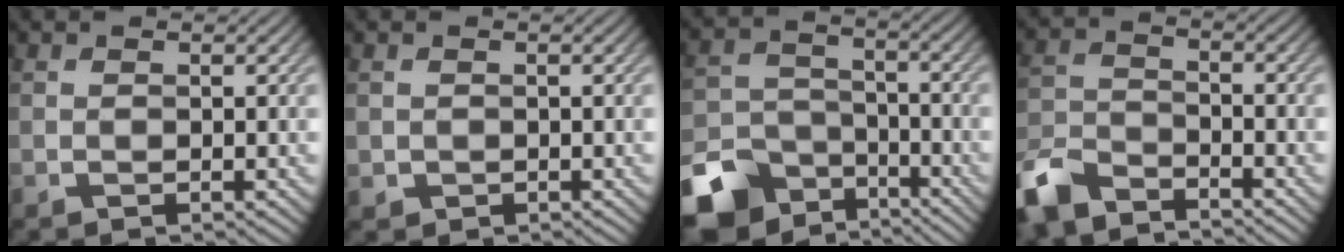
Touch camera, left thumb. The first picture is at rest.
{"total": 1.1, "force": [0.0, 1.1, 0.1], "torque": [-0.005, -0.010, -0.001]}
{"total": 11.4, "force": [-8.1, 6.6, 4.5], "torque": [-0.101, -0.024, -0.146]}
{"total": 7.8, "force": [-6.6, 2.8, 3.1], "torque": [-0.073, -0.010, -0.148]}